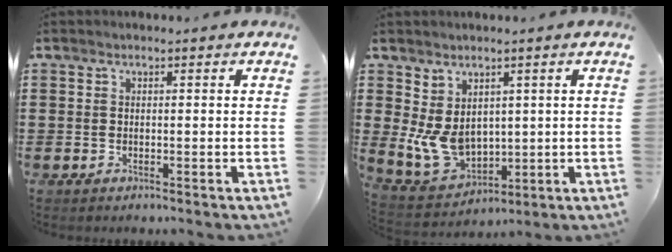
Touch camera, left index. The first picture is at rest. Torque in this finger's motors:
{"motor_torque": [0.76, 0.76, 0.03, -0.07]}